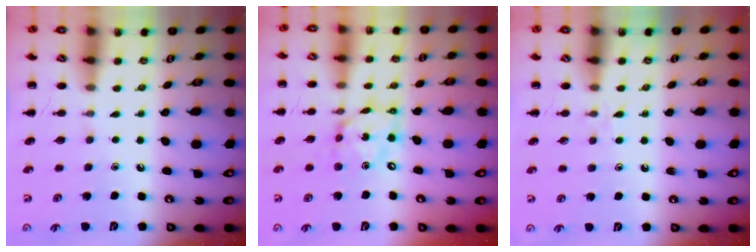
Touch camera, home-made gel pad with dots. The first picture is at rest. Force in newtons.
{"total": 10.9, "press": 10.6, "slide": 2.7}
{"total": 3.7, "press": 3.4, "slide": 1.5}